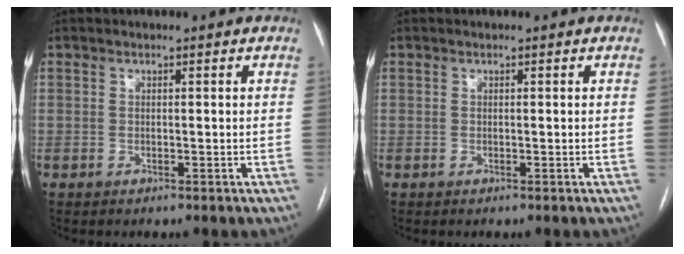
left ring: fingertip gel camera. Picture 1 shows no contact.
{"total": 0.0}